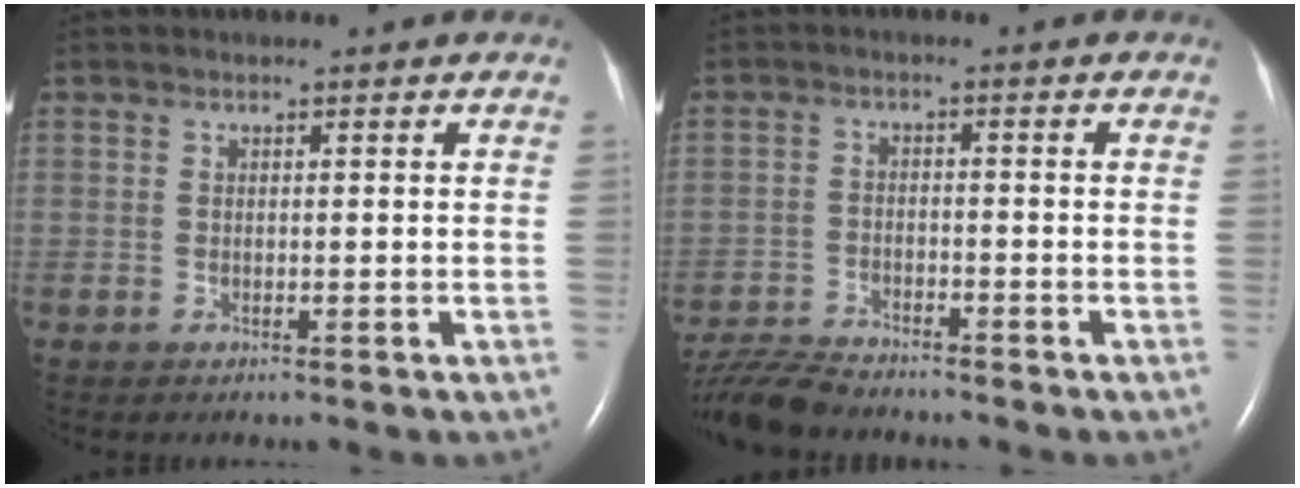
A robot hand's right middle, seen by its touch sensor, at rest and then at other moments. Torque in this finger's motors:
{"motor_torque": [-0.04, -0.08, 0.00, 0.00]}